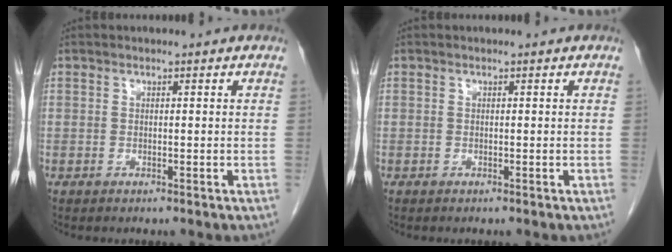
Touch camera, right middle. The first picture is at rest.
{"total": 0.0}